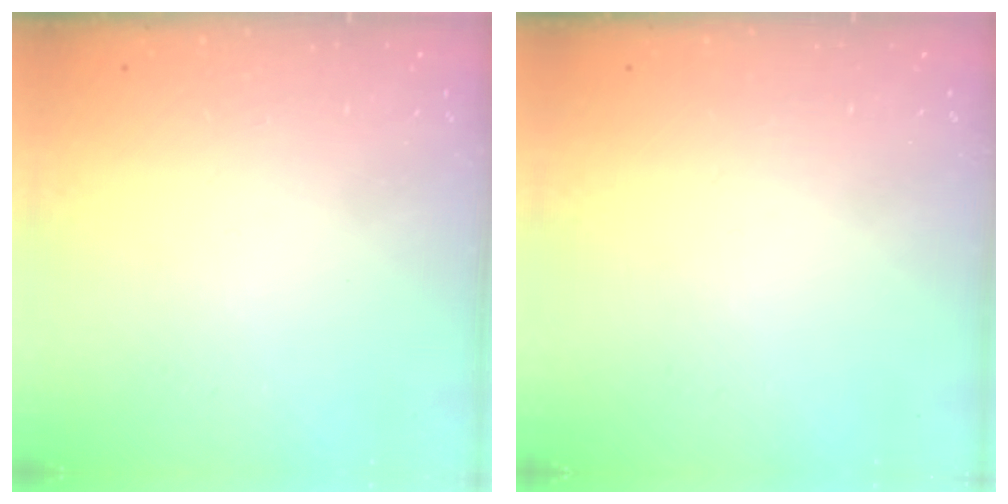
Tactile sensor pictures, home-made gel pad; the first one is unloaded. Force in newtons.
{"total": 0.0}